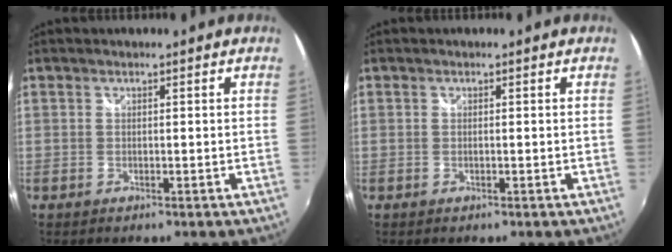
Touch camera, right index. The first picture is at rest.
{"total": 0.0}